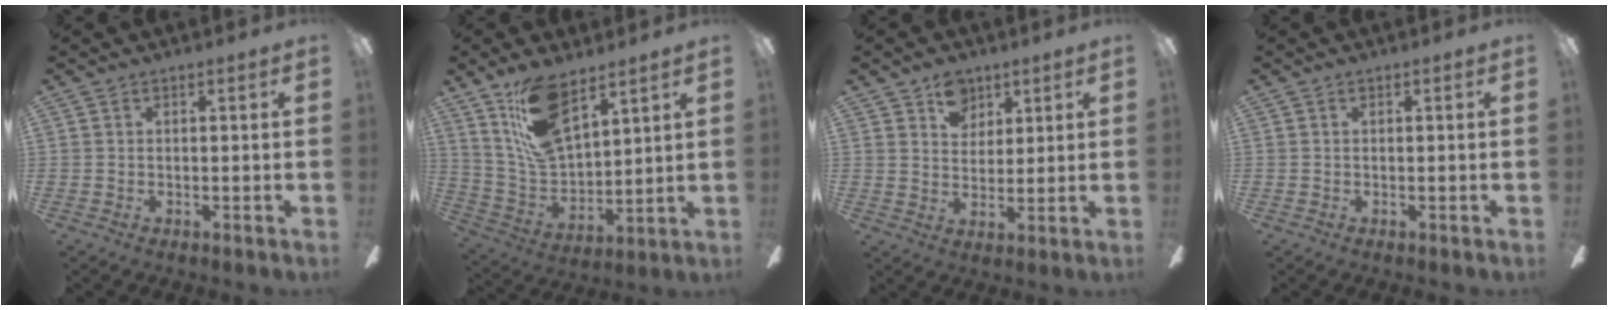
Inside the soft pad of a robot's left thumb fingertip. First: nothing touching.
{"total": 15.1, "force": [10.2, 6.9, 8.9], "torque": [-0.188, -0.039, 0.188]}
{"total": 7.4, "force": [4.6, 5.3, 2.3], "torque": [-0.025, -0.008, 0.083]}
{"total": 0.0}